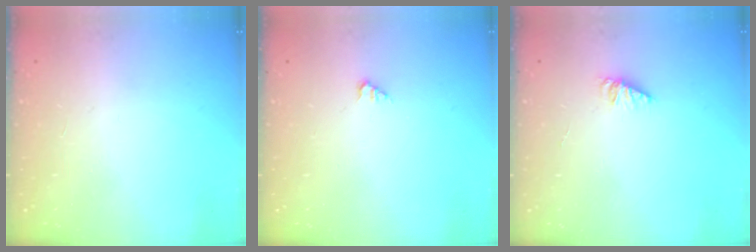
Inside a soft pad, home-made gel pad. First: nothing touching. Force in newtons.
{"total": 1.2, "press": 1.1, "slide": 0.2}
{"total": 1.6, "press": 1.6, "slide": 0.2}